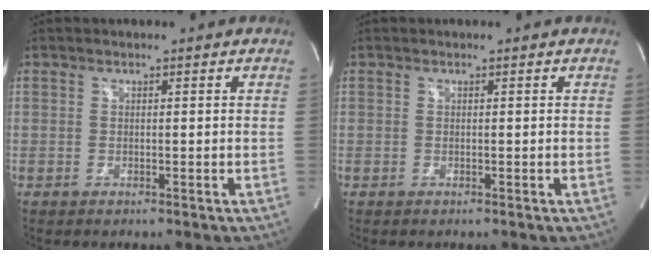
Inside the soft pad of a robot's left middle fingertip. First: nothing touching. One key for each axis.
{"total": 0.0}